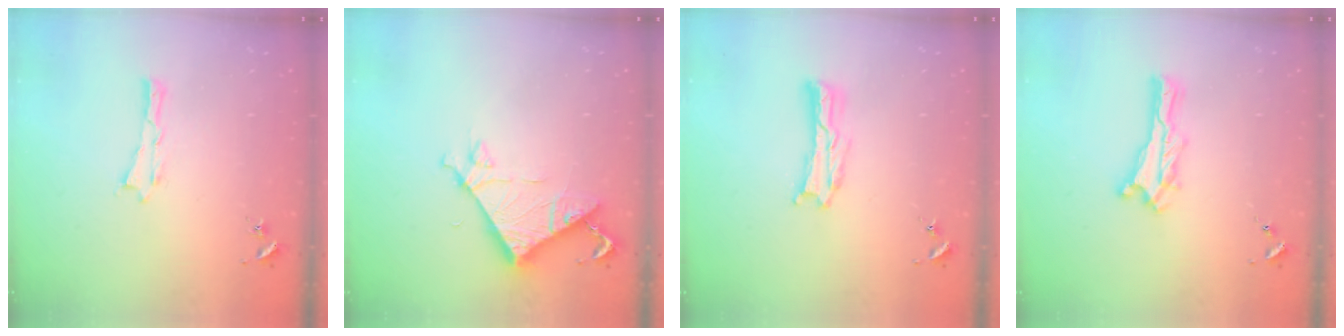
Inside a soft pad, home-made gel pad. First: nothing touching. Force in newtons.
{"total": 7.2, "press": 7.1, "slide": 0.4}
{"total": 0.8, "press": 0.8, "slide": 0.2}
{"total": 0.0}